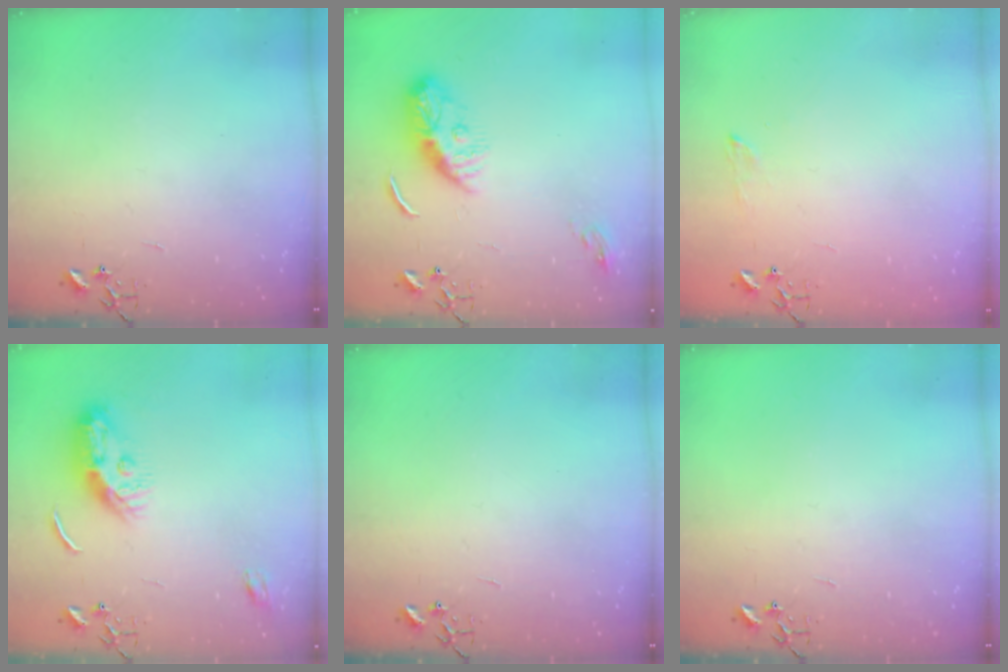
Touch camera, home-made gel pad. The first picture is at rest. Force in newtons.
{"total": 10.5, "press": 10.5, "slide": 0.3}
{"total": 5.6, "press": 5.6, "slide": 0.7}
{"total": 10.2, "press": 10.2, "slide": 0.5}
{"total": 0.0}
{"total": 0.0}